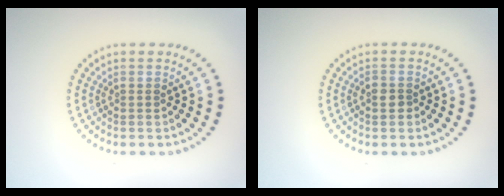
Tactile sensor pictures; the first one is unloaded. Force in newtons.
{"total": 1.4, "press": 1.3, "slide": 0.4}